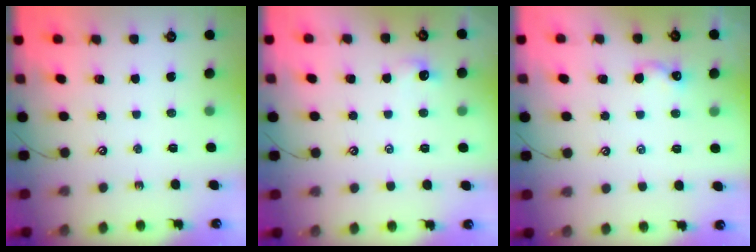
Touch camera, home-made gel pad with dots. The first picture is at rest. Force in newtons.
{"total": 0.9, "press": 0.8, "slide": 0.4}
{"total": 2.1, "press": 2.1, "slide": 0.4}